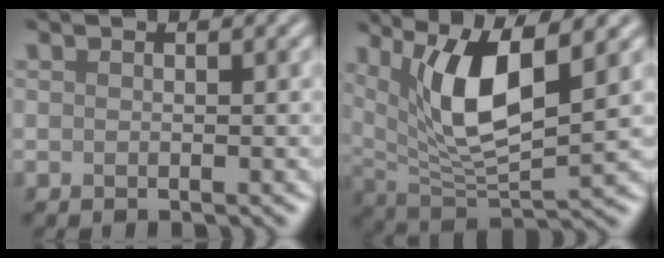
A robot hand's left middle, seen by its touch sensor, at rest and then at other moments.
{"total": 8.2, "force": [3.0, 2.5, 7.2], "torque": [-0.134, -0.016, 0.058]}